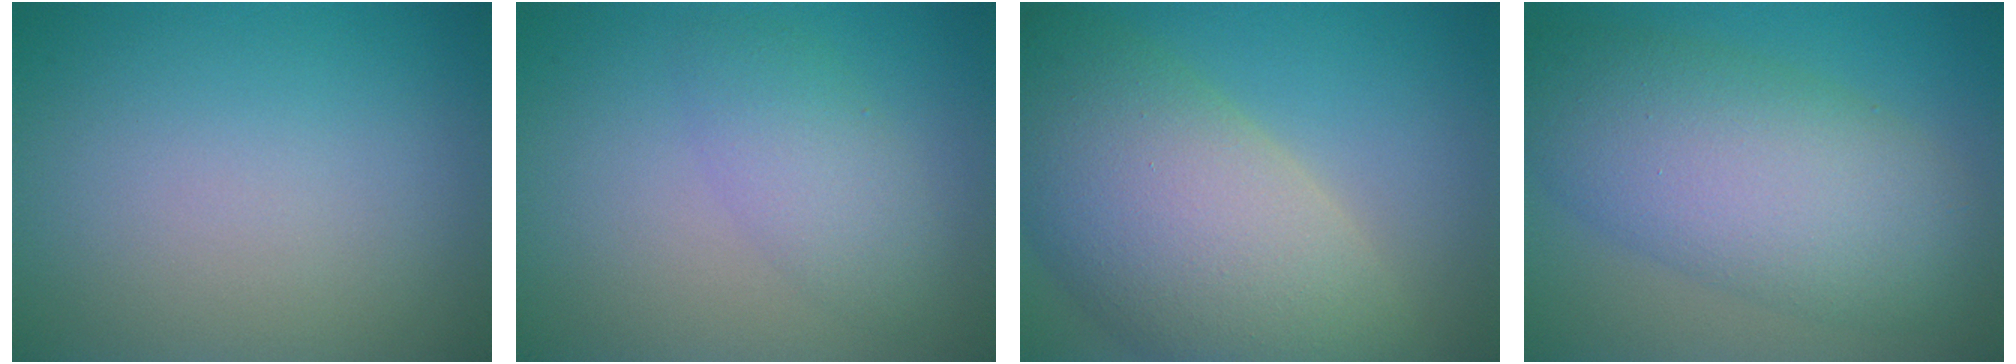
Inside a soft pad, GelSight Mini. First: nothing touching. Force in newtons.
{"total": 3.0, "press": 3.0, "slide": 0.1}
{"total": 12.6, "press": 12.5, "slide": 1.0}
{"total": 9.4, "press": 9.4, "slide": 0.6}